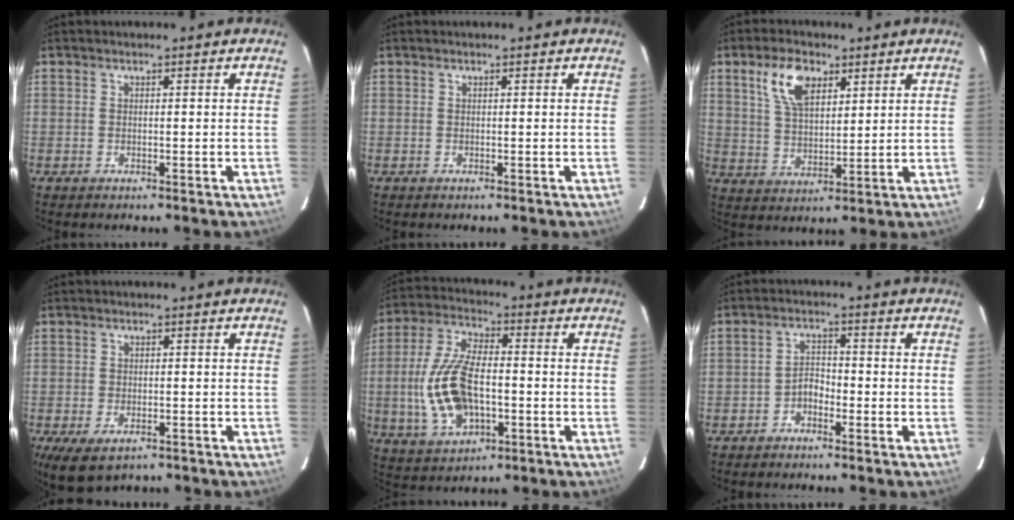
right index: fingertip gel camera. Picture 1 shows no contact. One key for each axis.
{"total": 0.0}
{"total": 9.2, "fx": 4.7, "fy": 4.8, "fz": 6.3, "tx": -0.121, "ty": 0.016, "tz": 0.090}
{"total": 6.9, "fx": -4.0, "fy": 3.5, "fz": 4.3, "tx": -0.093, "ty": -0.028, "tz": -0.064}
{"total": 14.7, "fx": -2.4, "fy": 7.5, "fz": 12.5, "tx": -0.267, "ty": 0.004, "tz": -0.037}
{"total": 2.8, "fx": -2.1, "fy": 1.6, "fz": 1.0, "tx": -0.022, "ty": 0.011, "tz": -0.037}